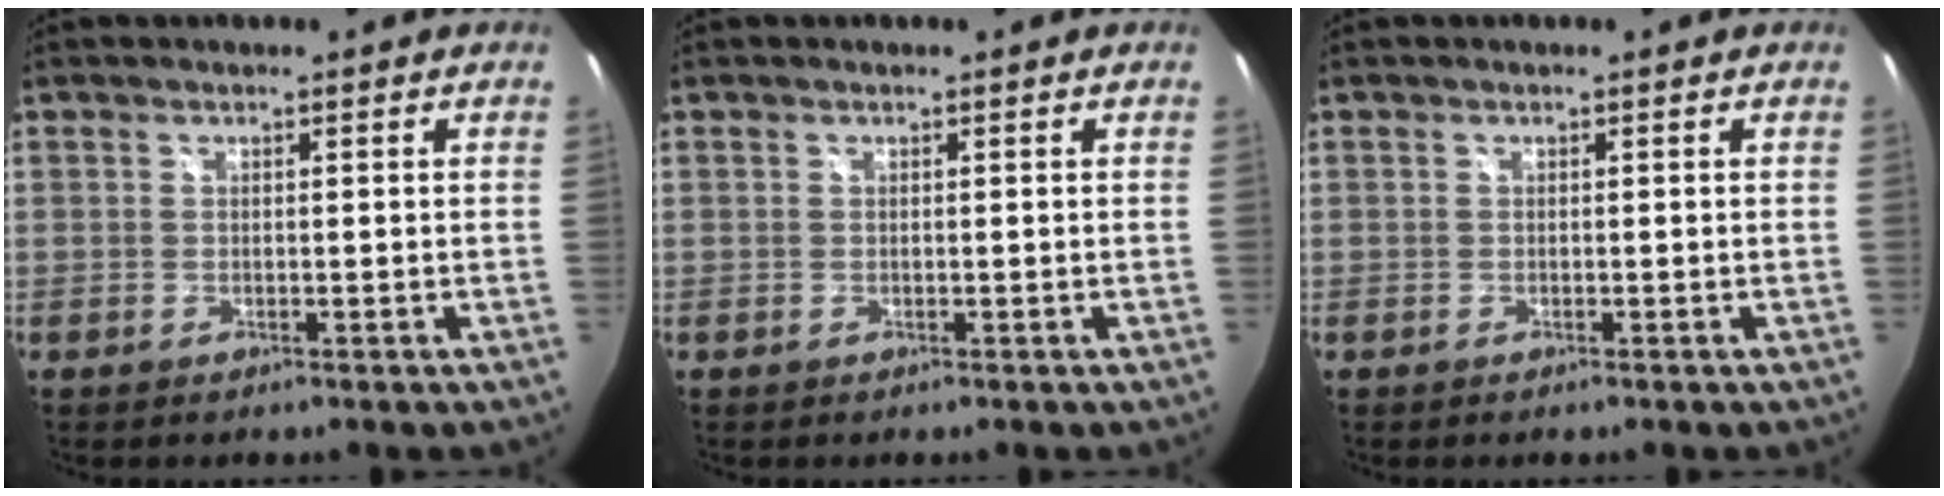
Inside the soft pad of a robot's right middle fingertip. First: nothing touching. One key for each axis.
{"total": 0.0}
{"total": 0.0}